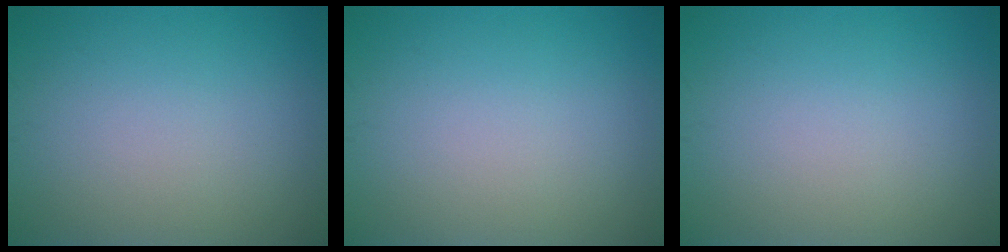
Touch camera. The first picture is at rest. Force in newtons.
{"total": 0.0}
{"total": 0.0}